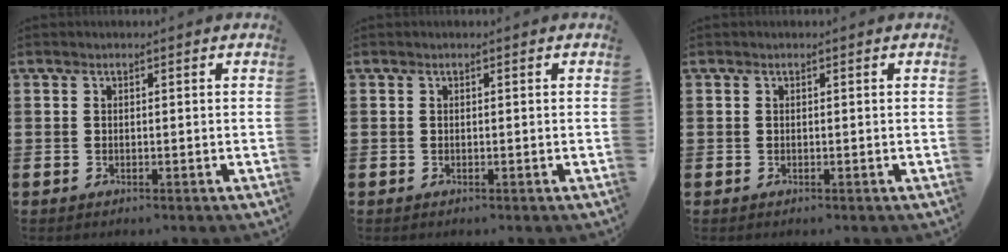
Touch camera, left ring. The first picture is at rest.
{"total": 0.0}
{"total": 0.0}